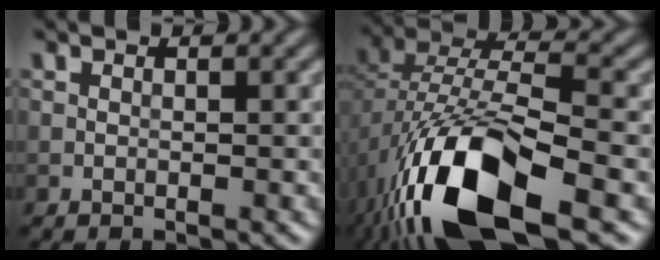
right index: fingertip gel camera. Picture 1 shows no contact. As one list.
[{"total": 14.5, "force": [-7.4, 5.7, 11.2], "torque": [-0.228, -0.011, -0.135]}]